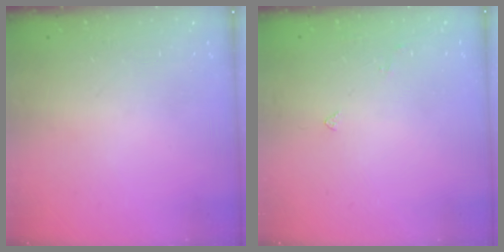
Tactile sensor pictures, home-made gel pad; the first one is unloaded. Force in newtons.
{"total": 0.8, "press": 0.7, "slide": 0.4}